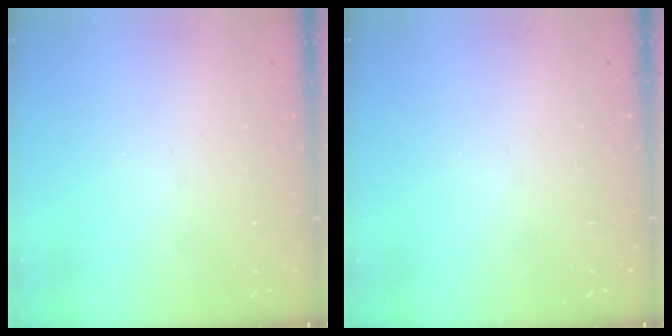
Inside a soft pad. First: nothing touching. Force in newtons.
{"total": 0.0}